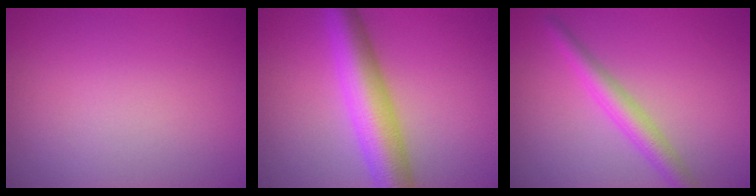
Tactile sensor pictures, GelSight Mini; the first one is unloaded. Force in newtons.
{"total": 7.0, "press": 7.0, "slide": 0.1}
{"total": 3.1, "press": 3.1, "slide": 0.1}